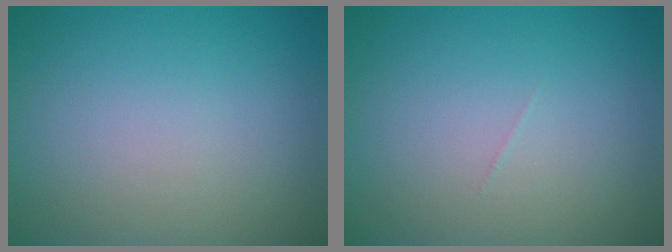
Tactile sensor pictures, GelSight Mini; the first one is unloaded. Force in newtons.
{"total": 0.0}